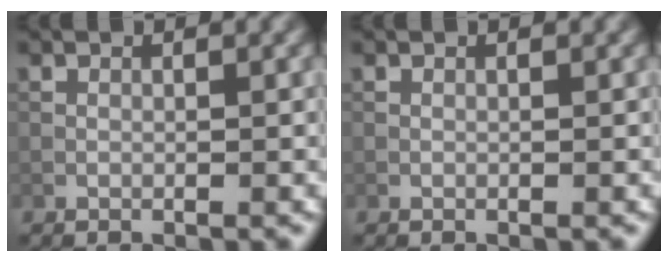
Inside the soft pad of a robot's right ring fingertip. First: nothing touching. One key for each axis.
{"total": 0.0}